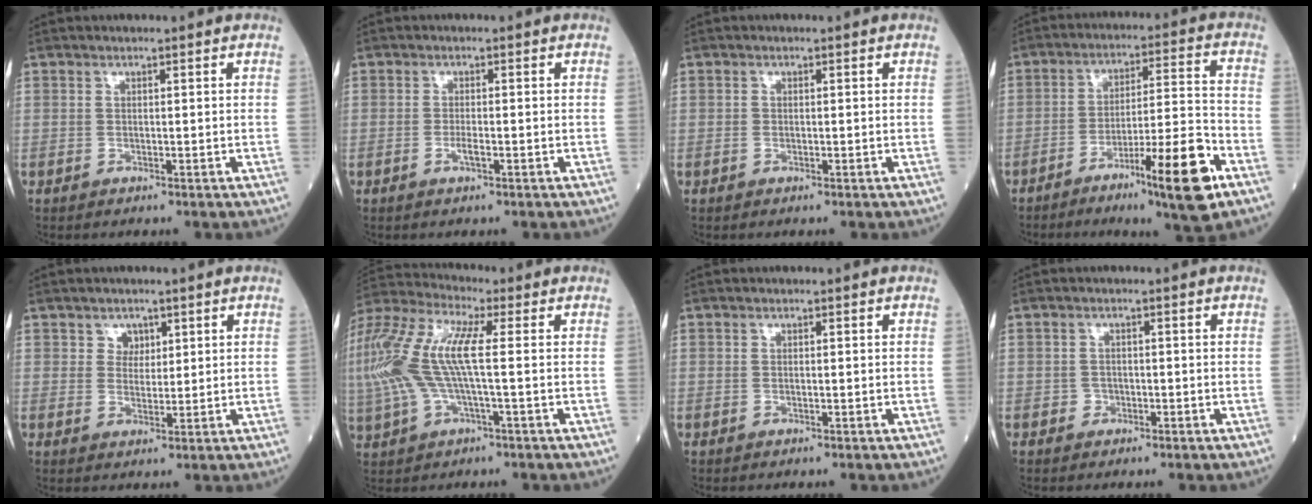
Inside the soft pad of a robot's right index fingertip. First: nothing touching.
{"total": 1.3, "force": [-0.6, 0.2, 1.2], "torque": [-0.025, 0.000, -0.011]}
{"total": 0.7, "force": [0.0, 0.5, 0.4], "torque": [-0.013, -0.001, 0.000]}
{"total": 13.5, "force": [-7.4, 0.4, 11.2], "torque": [-0.170, -0.005, -0.118]}
{"total": 2.4, "force": [1.4, 1.9, 0.7], "torque": [-0.005, -0.001, 0.021]}
{"total": 17.9, "force": [1.0, 5.4, 17.0], "torque": [-0.408, 0.022, 0.012]}
{"total": 0.0}
{"total": 1.2, "force": [-0.5, 1.1, 0.2], "torque": [0.005, 0.006, -0.010]}